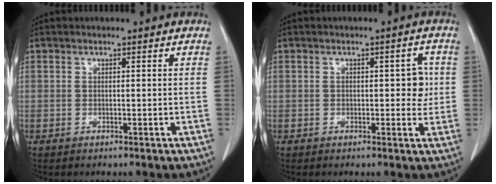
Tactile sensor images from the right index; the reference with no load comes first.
{"total": 3.5, "force": [0.1, 1.6, 3.1], "torque": [-0.031, 0.010, 0.000]}